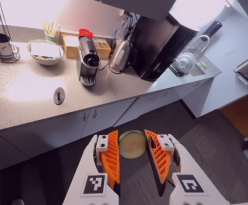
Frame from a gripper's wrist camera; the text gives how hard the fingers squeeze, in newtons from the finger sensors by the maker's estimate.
{"total": 11.0, "left": 12.0, "right": 10.0}